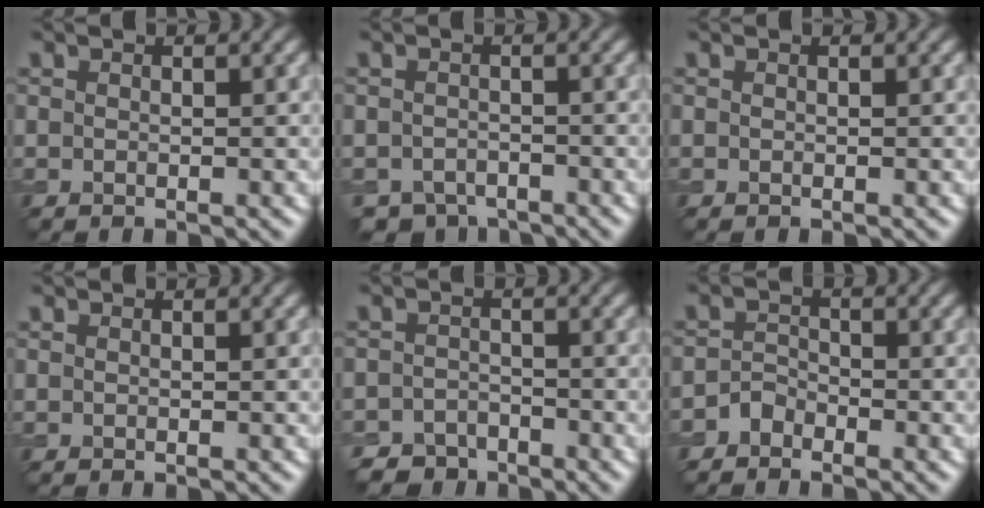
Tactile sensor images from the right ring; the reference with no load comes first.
{"total": 2.9, "force": [-2.5, 1.4, 0.6], "torque": [0.000, -0.007, -0.045]}
{"total": 0.0}
{"total": 0.0}
{"total": 3.4, "force": [-2.9, 1.7, 0.3], "torque": [0.010, 0.001, -0.053]}
{"total": 1.6, "force": [-1.3, 0.9, 0.2], "torque": [-0.002, 0.011, -0.028]}